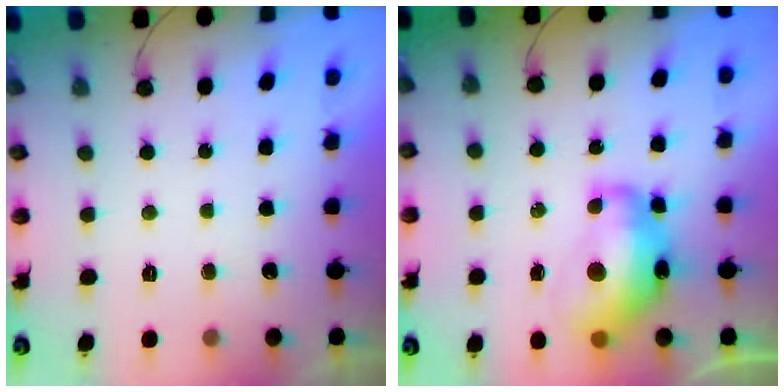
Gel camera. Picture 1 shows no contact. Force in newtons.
{"total": 13.4, "press": 13.3, "slide": 1.4}